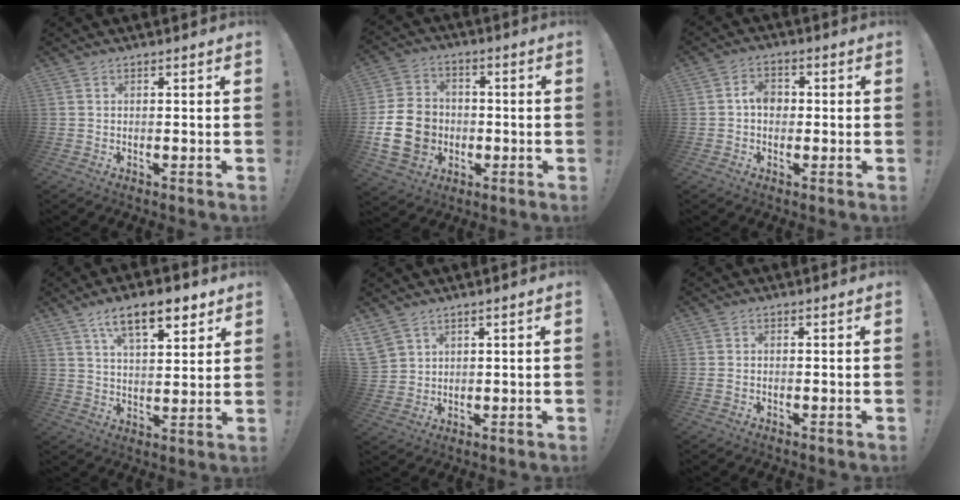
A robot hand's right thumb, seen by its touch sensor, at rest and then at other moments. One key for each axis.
{"total": 17.3, "fx": -3.3, "fy": 13.9, "fz": 9.7, "tx": -0.181, "ty": 0.024, "tz": -0.048}
{"total": 5.3, "fx": -0.1, "fy": 3.8, "fz": 3.7, "tx": -0.054, "ty": 0.008, "tz": -0.003}
{"total": 12.7, "fx": 7.6, "fy": 4.8, "fz": 9.0, "tx": -0.141, "ty": -0.025, "tz": 0.128}
{"total": 5.2, "fx": 3.7, "fy": 3.5, "fz": 1.1, "tx": -0.019, "ty": -0.019, "tz": 0.076}
{"total": 0.9, "fx": -0.1, "fy": 0.6, "fz": 0.6, "tx": -0.007, "ty": 0.000, "tz": -0.003}